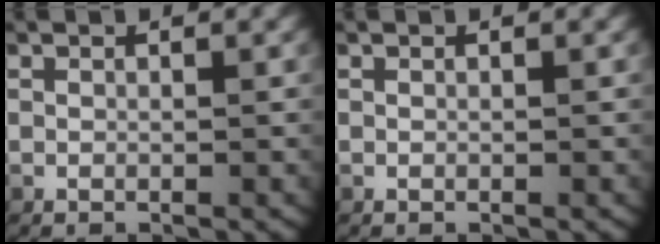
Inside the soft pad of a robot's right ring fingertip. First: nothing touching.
{"total": 0.0}